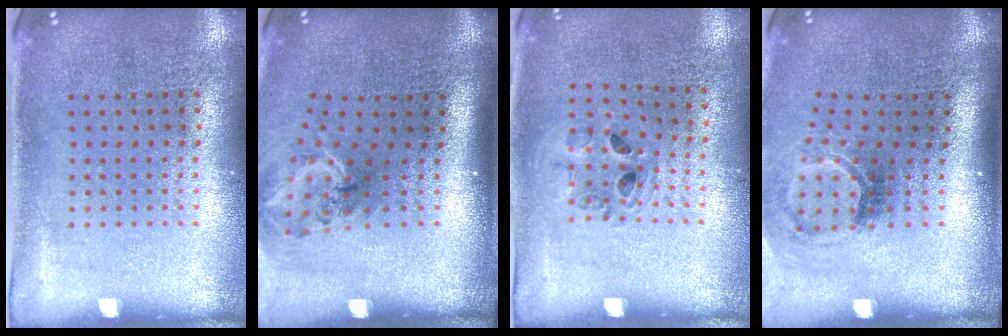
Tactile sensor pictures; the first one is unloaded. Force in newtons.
{"total": 1.9, "press": 1.3, "slide": 1.4}
{"total": 0.9, "press": 0.9, "slide": 0.1}
{"total": 1.9, "press": 1.2, "slide": 1.4}